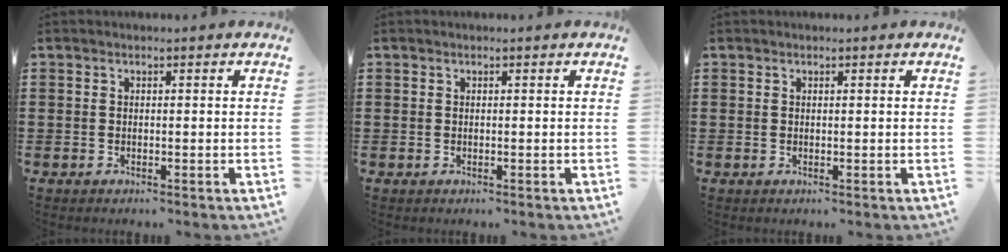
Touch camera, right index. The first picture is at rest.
{"total": 0.0}
{"total": 0.0}